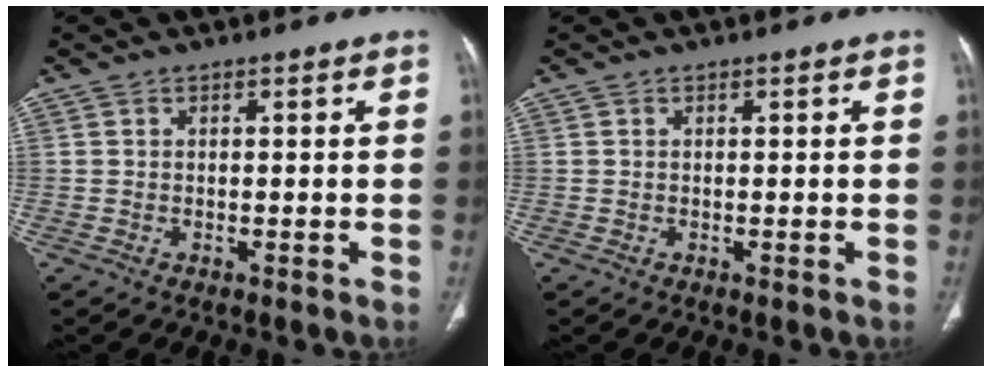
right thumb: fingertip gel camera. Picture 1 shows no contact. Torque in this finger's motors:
{"motor_torque": [0.01, 0.00, 0.02, 0.01, 0.03]}